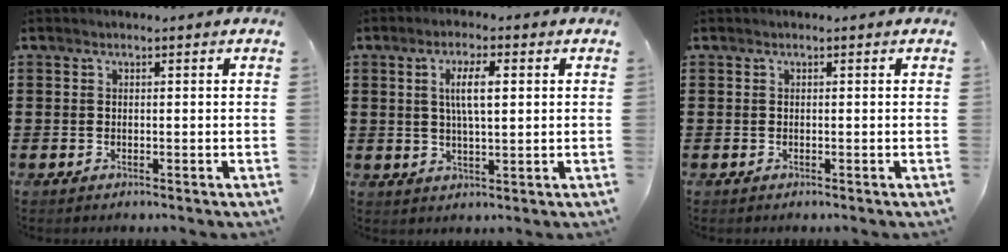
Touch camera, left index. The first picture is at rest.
{"total": 5.7, "force": [1.2, 1.6, 5.4], "torque": [-0.107, 0.008, 0.018]}
{"total": 0.0}